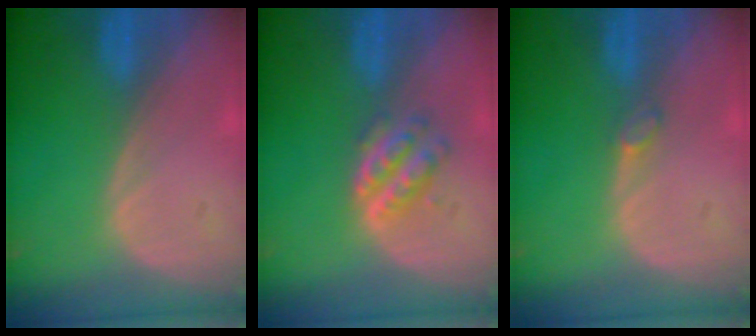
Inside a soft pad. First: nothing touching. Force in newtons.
{"total": 4.7, "press": 4.4, "slide": 1.7}
{"total": 1.2, "press": 1.1, "slide": 0.2}